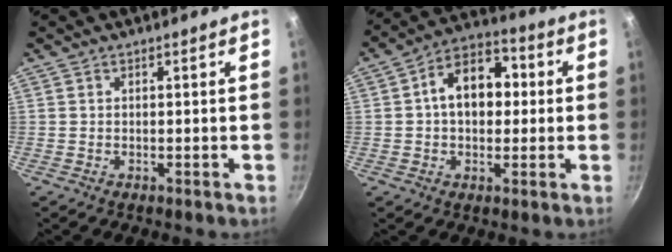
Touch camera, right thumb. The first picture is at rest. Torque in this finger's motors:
{"motor_torque": [0.54, 2.62, 1.37, -0.16, 0.14]}